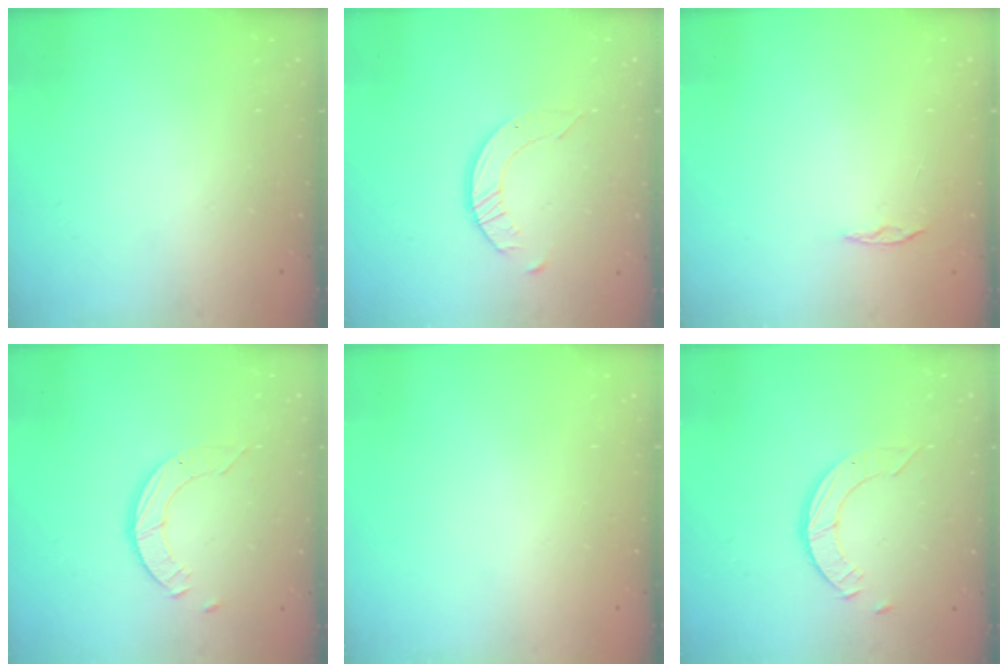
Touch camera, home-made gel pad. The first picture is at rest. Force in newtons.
{"total": 3.5, "press": 3.5, "slide": 0.3}
{"total": 4.0, "press": 3.9, "slide": 0.4}
{"total": 3.6, "press": 3.6, "slide": 0.4}
{"total": 0.0}
{"total": 3.9, "press": 3.9, "slide": 0.3}